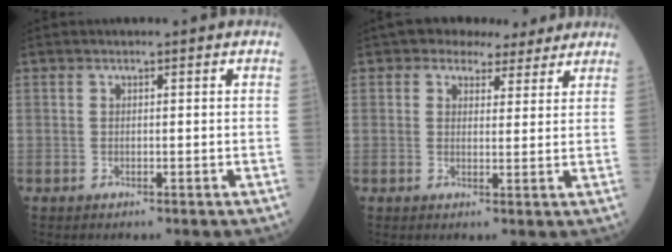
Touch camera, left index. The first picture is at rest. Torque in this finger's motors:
{"motor_torque": [0.76, -1.15, -0.21, 0.06]}